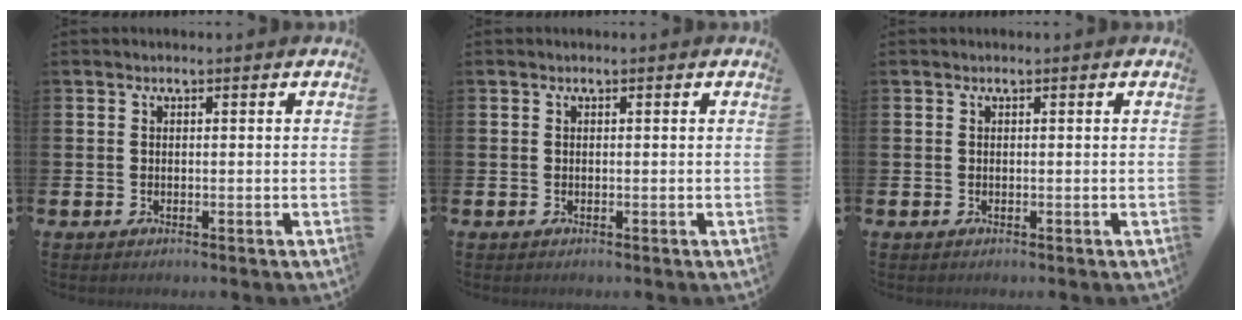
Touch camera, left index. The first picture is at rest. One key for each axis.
{"total": 0.0}
{"total": 0.0}